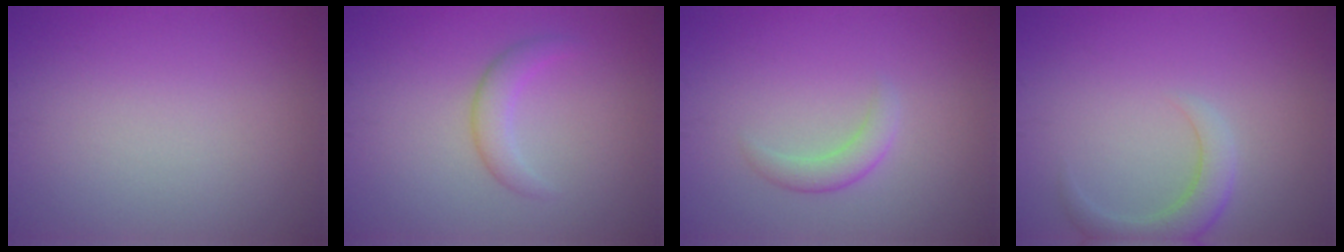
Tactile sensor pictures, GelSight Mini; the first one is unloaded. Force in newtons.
{"total": 2.2, "press": 2.2, "slide": 0.1}
{"total": 1.9, "press": 1.9, "slide": 0.1}
{"total": 3.0, "press": 3.0, "slide": 0.3}